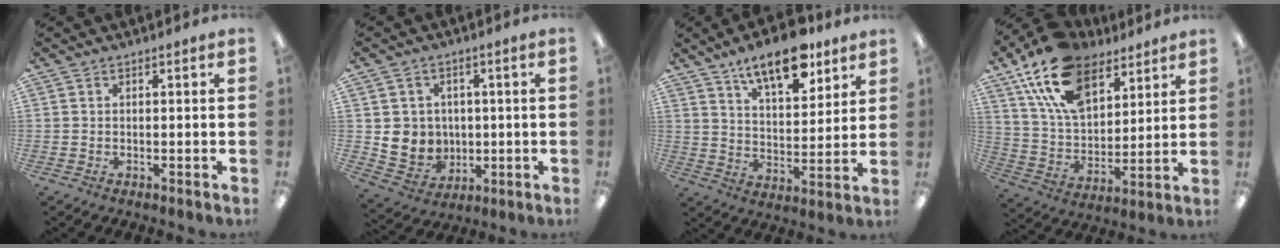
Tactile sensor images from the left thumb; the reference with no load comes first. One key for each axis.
{"total": 6.6, "fx": 1.5, "fy": 6.4, "fz": 0.3, "tx": -0.016, "ty": -0.006, "tz": 0.039}
{"total": 14.0, "fx": 10.1, "fy": 5.6, "fz": 8.0, "tx": -0.114, "ty": -0.050, "tz": 0.172}
{"total": 19.2, "fx": 12.3, "fy": 10.4, "fz": 10.5, "tx": -0.204, "ty": -0.045, "tz": 0.228}